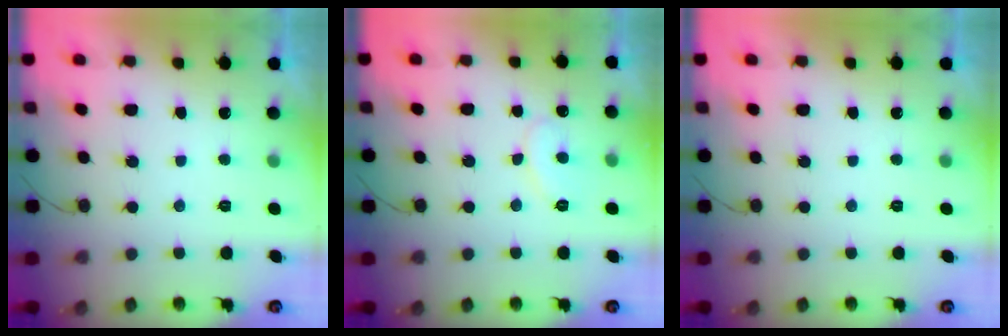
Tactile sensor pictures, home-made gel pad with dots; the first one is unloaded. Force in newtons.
{"total": 8.2, "press": 8.2, "slide": 0.6}
{"total": 0.0}